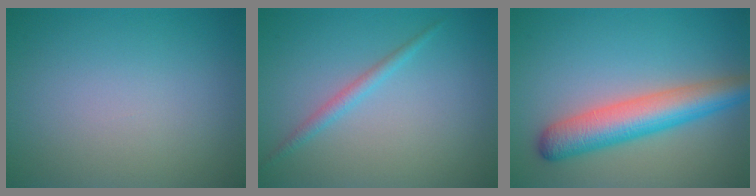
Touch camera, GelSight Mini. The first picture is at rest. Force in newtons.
{"total": 1.4, "press": 1.4, "slide": 0.1}
{"total": 6.2, "press": 6.2, "slide": 0.2}